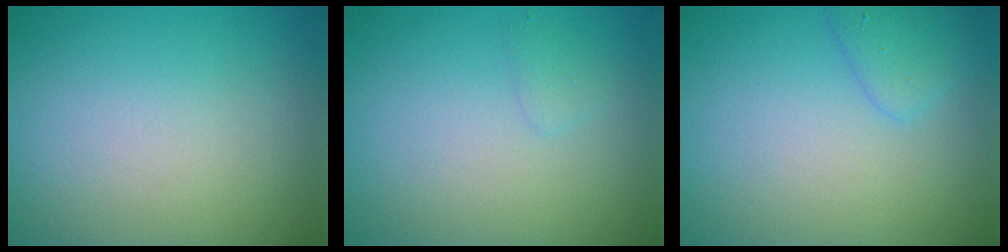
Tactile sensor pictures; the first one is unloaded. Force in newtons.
{"total": 0.8, "press": 0.8, "slide": 0.1}
{"total": 1.9, "press": 1.9, "slide": 0.1}